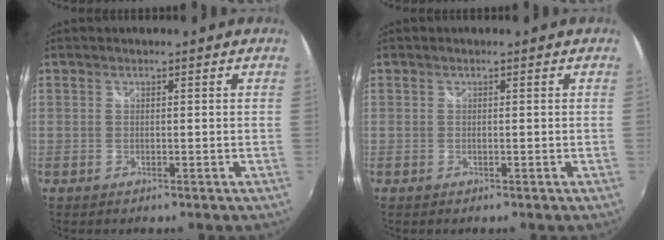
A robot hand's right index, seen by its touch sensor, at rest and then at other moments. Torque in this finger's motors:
{"motor_torque": [0.00, 0.00, 0.00, 0.00]}